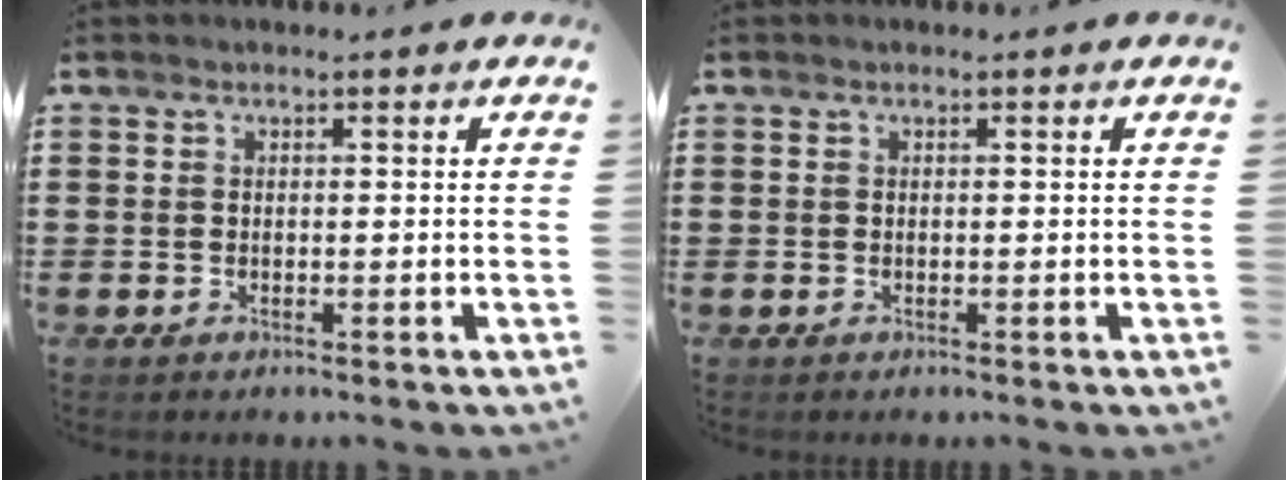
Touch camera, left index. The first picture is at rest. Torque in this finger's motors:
{"motor_torque": [0.00, 0.00, 0.00, 0.00]}